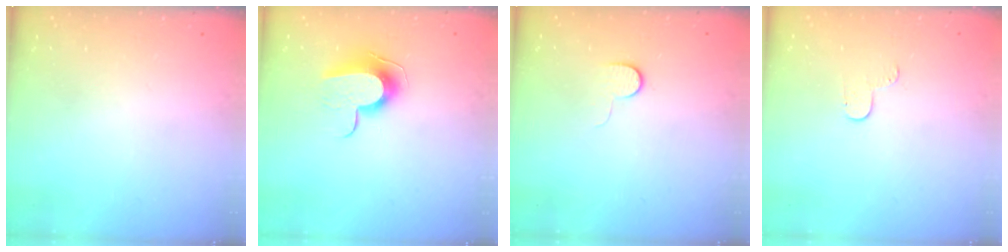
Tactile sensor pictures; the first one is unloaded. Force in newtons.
{"total": 10.1, "press": 10.1, "slide": 0.5}
{"total": 4.8, "press": 4.7, "slide": 0.5}
{"total": 4.1, "press": 4.1, "slide": 0.4}